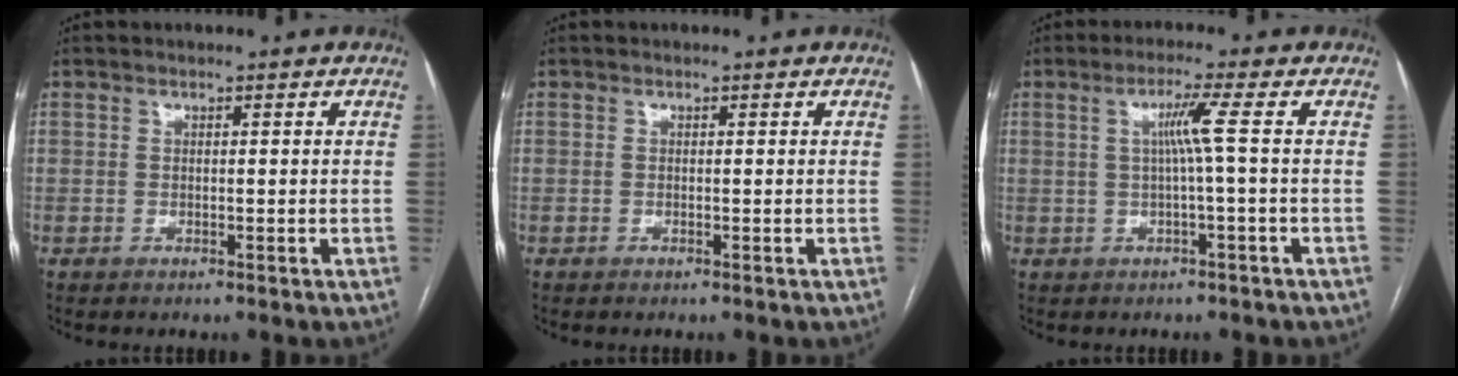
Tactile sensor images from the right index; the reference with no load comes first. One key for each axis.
{"total": 0.0}
{"total": 4.0, "fx": 0.3, "fy": -1.2, "fz": 3.8, "tx": -0.073, "ty": 0.006, "tz": 0.008}